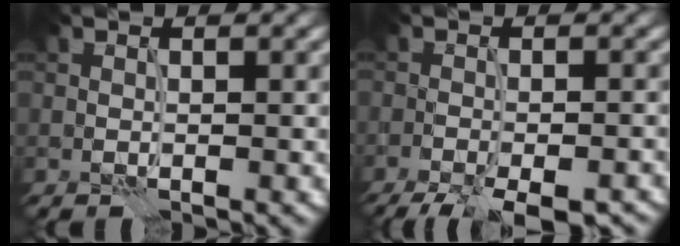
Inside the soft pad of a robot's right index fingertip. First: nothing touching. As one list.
[{"total": 8.7, "force": [-6.7, 2.8, 4.9], "torque": [-0.069, -0.027, -0.087]}]